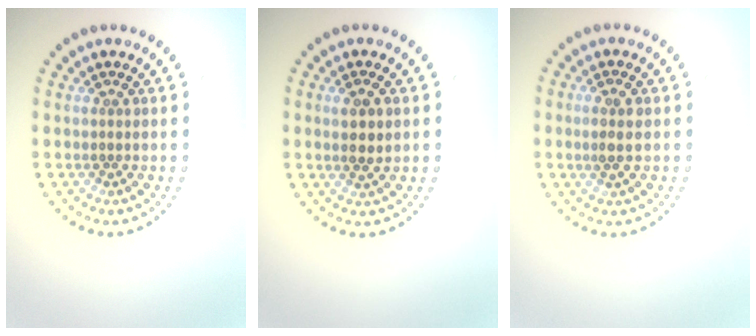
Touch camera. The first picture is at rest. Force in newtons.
{"total": 2.4, "press": 2.3, "slide": 0.9}
{"total": 1.6, "press": 1.5, "slide": 0.5}